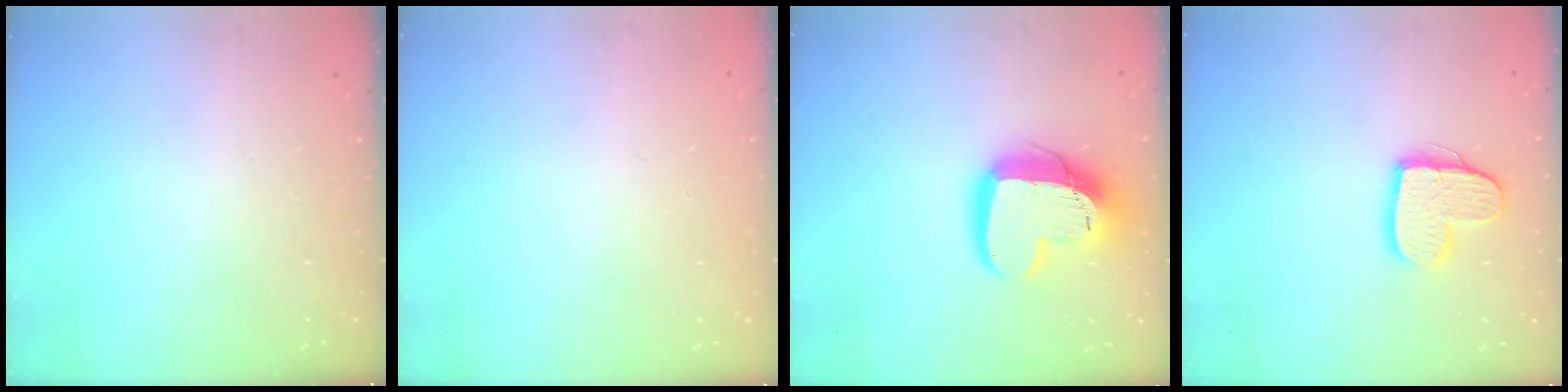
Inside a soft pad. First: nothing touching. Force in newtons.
{"total": 0.0}
{"total": 18.9, "press": 18.8, "slide": 1.5}
{"total": 11.5, "press": 11.5, "slide": 0.6}